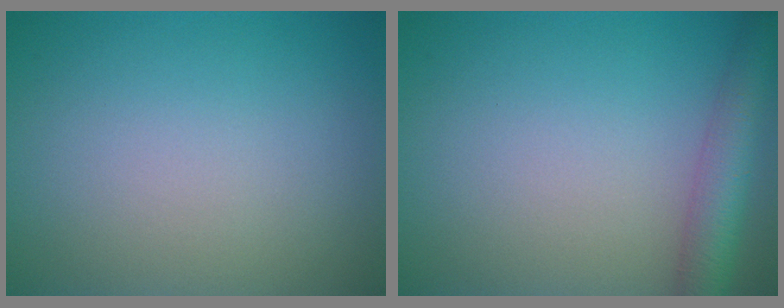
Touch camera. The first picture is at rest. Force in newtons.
{"total": 4.2, "press": 4.2, "slide": 0.2}